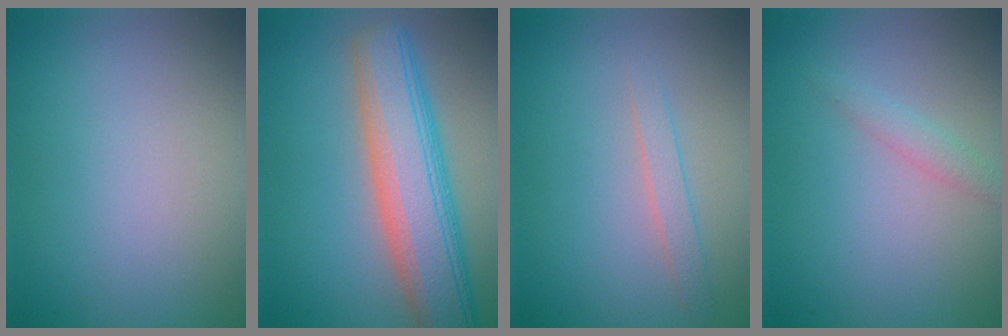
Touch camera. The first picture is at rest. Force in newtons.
{"total": 8.6, "press": 8.6, "slide": 0.6}
{"total": 1.5, "press": 1.5, "slide": 0.1}
{"total": 1.3, "press": 1.3, "slide": 0.0}